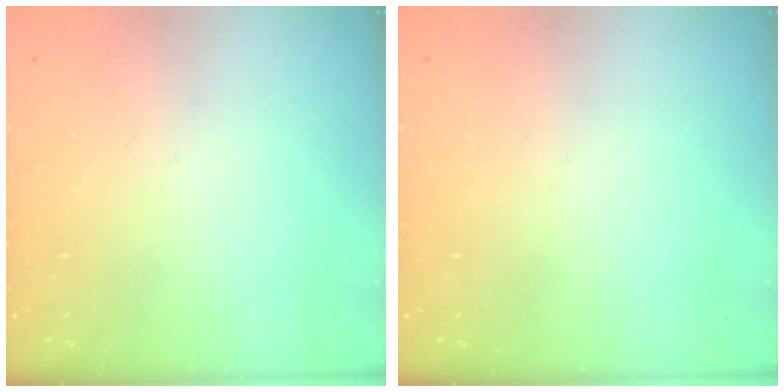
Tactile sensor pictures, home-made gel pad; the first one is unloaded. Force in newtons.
{"total": 0.0}